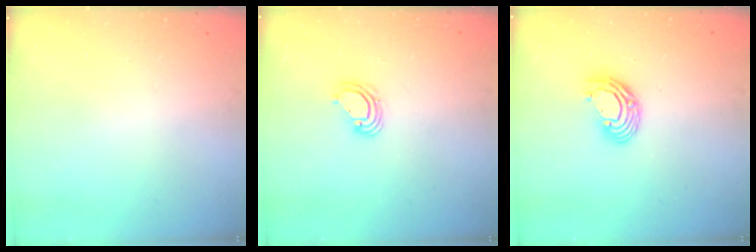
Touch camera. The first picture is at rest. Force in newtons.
{"total": 5.7, "press": 5.7, "slide": 0.5}
{"total": 8.9, "press": 8.7, "slide": 1.8}